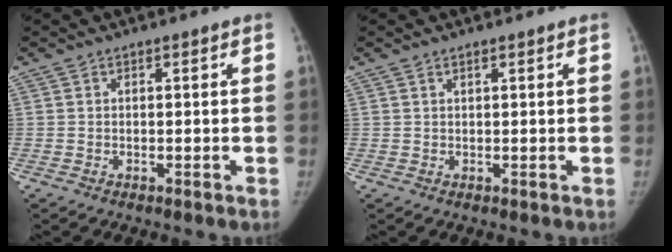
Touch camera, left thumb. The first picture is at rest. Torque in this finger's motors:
{"motor_torque": [-0.30, -0.14, -0.11, 0.03, 0.02]}